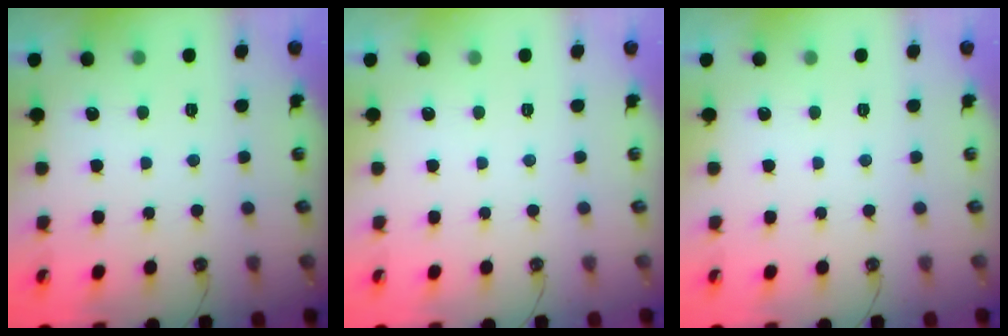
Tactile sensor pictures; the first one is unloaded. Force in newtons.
{"total": 0.0}
{"total": 0.0}